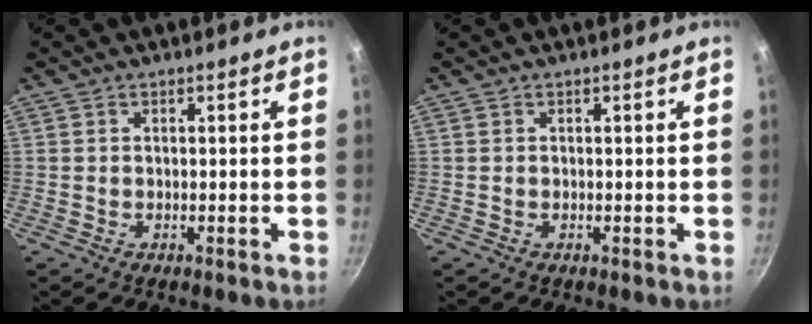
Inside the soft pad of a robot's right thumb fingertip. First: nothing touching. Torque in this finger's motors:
{"motor_torque": [0.00, 0.00, 0.02, 0.02, 0.00]}